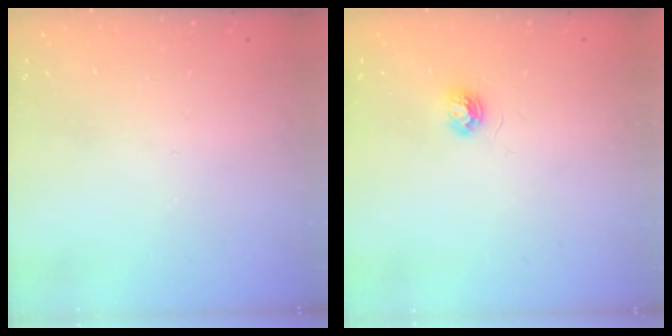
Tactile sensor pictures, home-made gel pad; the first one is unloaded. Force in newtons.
{"total": 3.8, "press": 3.8, "slide": 0.4}